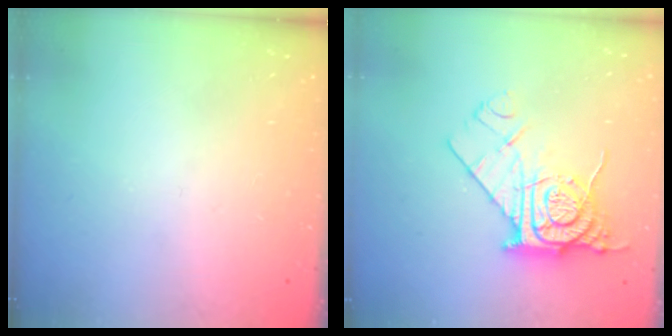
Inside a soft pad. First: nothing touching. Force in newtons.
{"total": 12.4, "press": 12.3, "slide": 0.9}